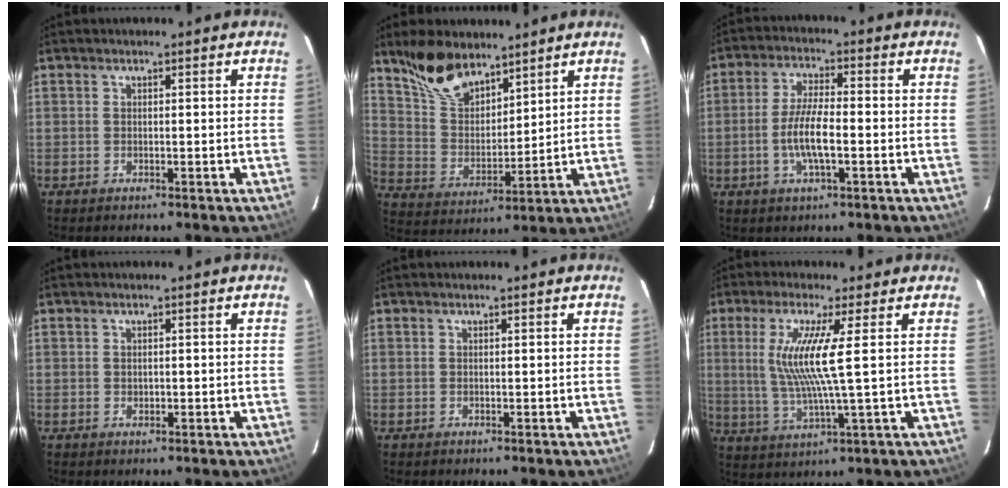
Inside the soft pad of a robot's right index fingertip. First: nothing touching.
{"total": 12.4, "force": [9.5, 5.5, 5.7], "torque": [-0.114, 0.018, 0.192]}
{"total": 7.4, "force": [-1.9, 1.7, 7.0], "torque": [-0.140, 0.000, -0.039]}
{"total": 0.7, "force": [0.0, 0.7, 0.3], "torque": [-0.004, 0.001, 0.002]}
{"total": 0.0}
{"total": 9.6, "force": [1.8, -0.7, 9.4], "torque": [-0.186, -0.012, 0.040]}